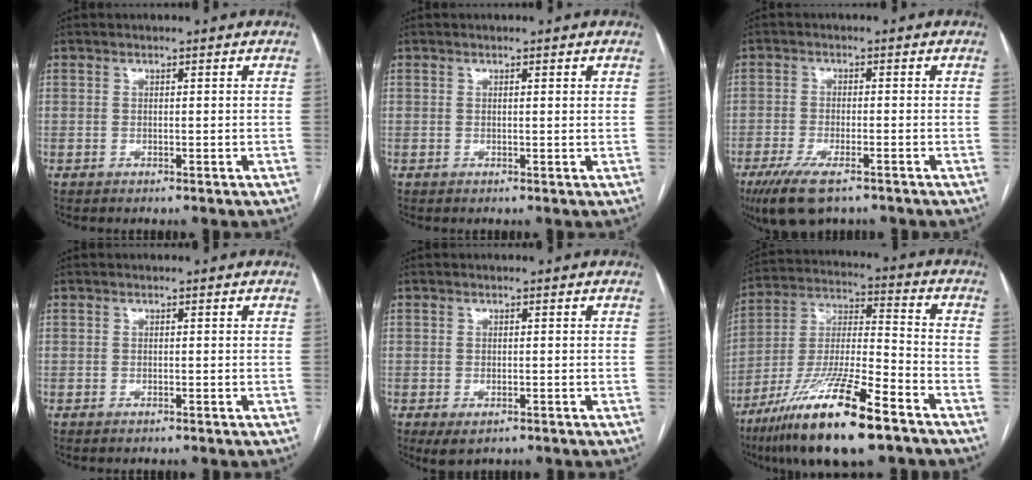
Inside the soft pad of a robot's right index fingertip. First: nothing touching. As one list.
[{"total": 0.8, "force": [0.5, 0.1, 0.7], "torque": [-0.011, 0.001, 0.005]}, {"total": 8.4, "force": [-5.7, 2.4, 5.8], "torque": [-0.105, -0.019, -0.093]}, {"total": 0.0}, {"total": 2.7, "force": [-1.3, 1.3, 2.0], "torque": [-0.037, -0.007, -0.012]}, {"total": 19.5, "force": [-12.3, 2.6, 14.9], "torque": [-0.296, -0.034, -0.221]}]